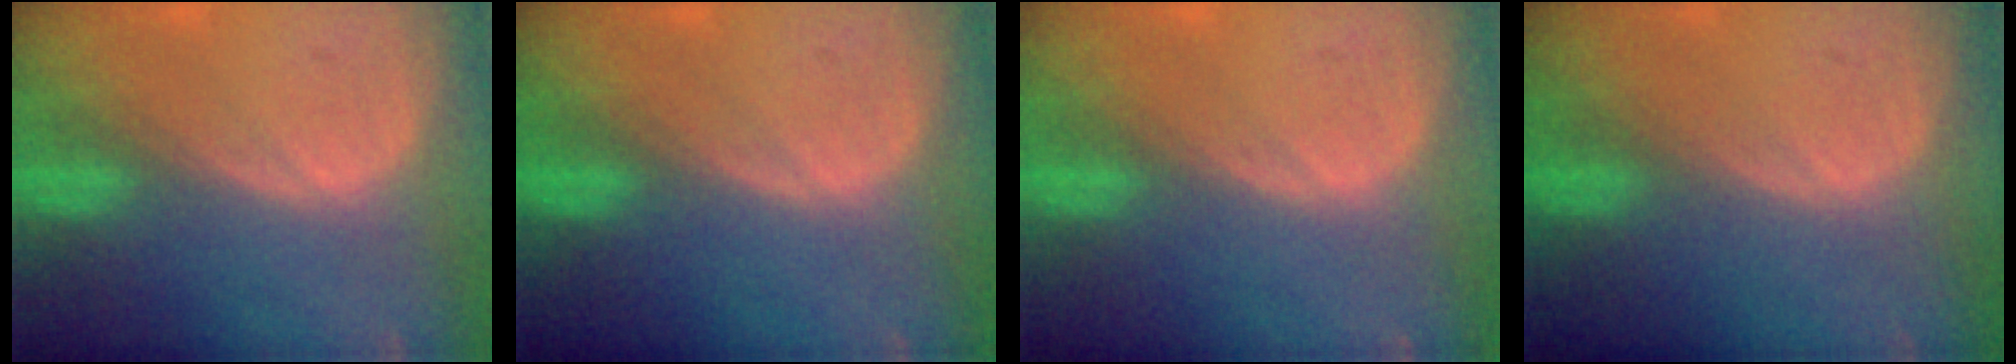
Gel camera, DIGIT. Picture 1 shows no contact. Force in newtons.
{"total": 0.0}
{"total": 0.0}
{"total": 0.0}